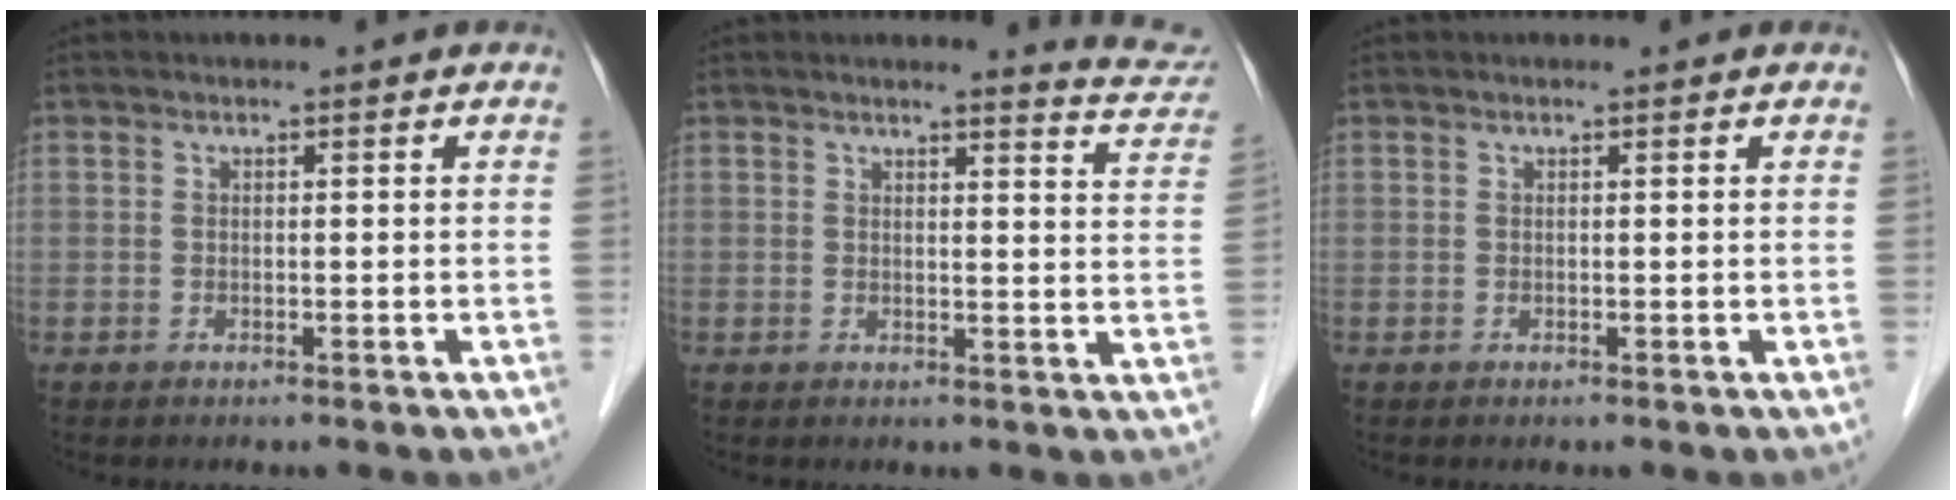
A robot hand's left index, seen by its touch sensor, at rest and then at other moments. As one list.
[{"total": 6.0, "force": [5.9, 0.1, 0.9], "torque": [-0.011, -0.034, 0.047]}, {"total": 0.0}]